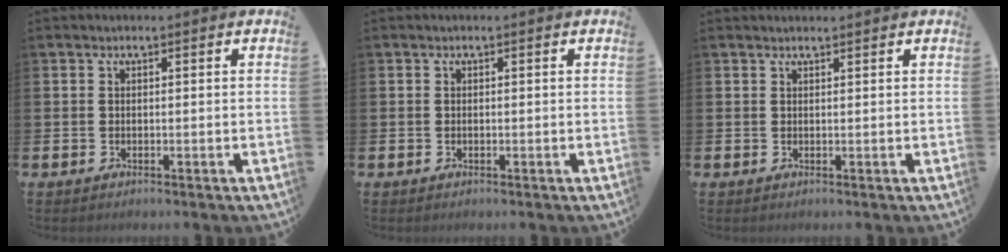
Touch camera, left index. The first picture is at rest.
{"total": 0.0}
{"total": 0.8, "force": [0.8, 0.0, 0.1], "torque": [0.007, -0.004, 0.014]}